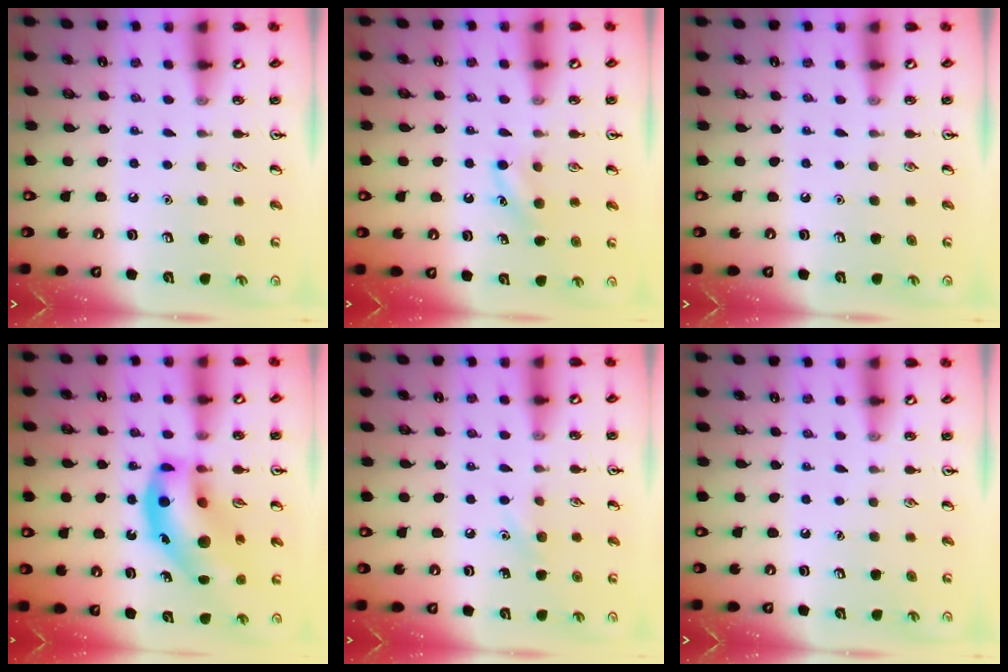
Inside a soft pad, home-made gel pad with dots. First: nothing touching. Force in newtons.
{"total": 5.8, "press": 5.6, "slide": 1.6}
{"total": 0.0}
{"total": 18.2, "press": 17.8, "slide": 3.7}
{"total": 5.8, "press": 5.5, "slide": 2.0}
{"total": 0.0}